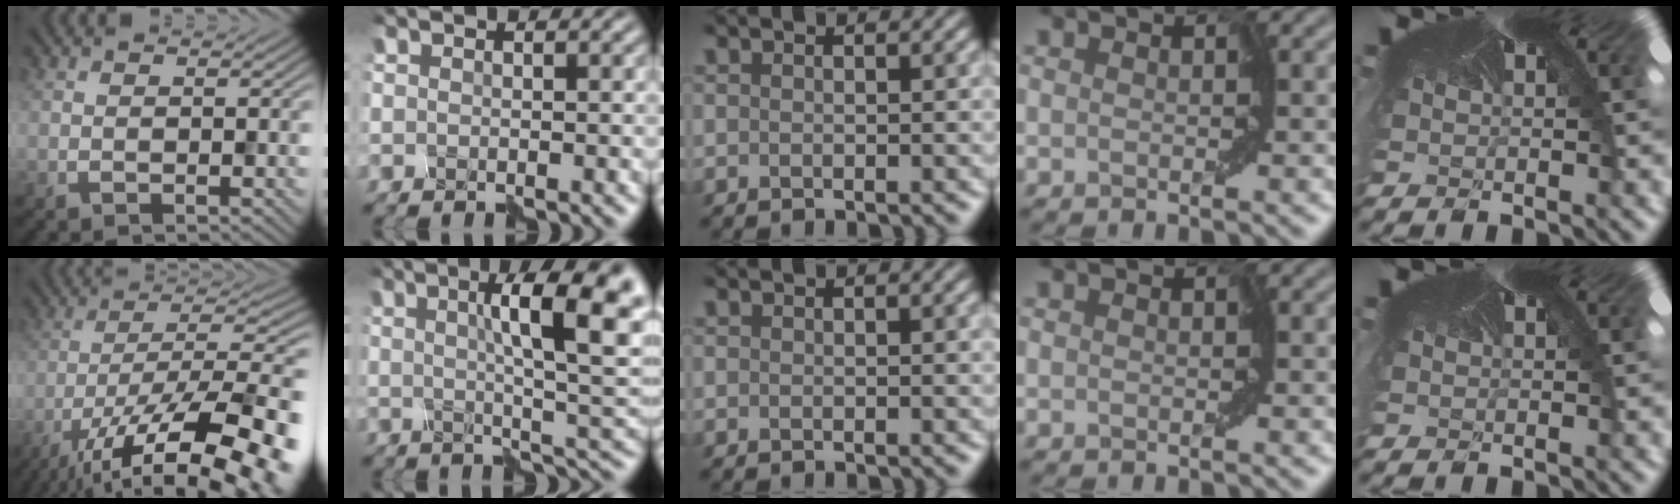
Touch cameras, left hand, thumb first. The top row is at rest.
{"thumb": {"total": 17.2, "force": [-10.6, 5.7, 12.3], "torque": [-0.198, -0.018, -0.164]}, "index": {"total": 11.5, "force": [3.4, 2.8, 10.6], "torque": [-0.125, 0.011, 0.054]}}